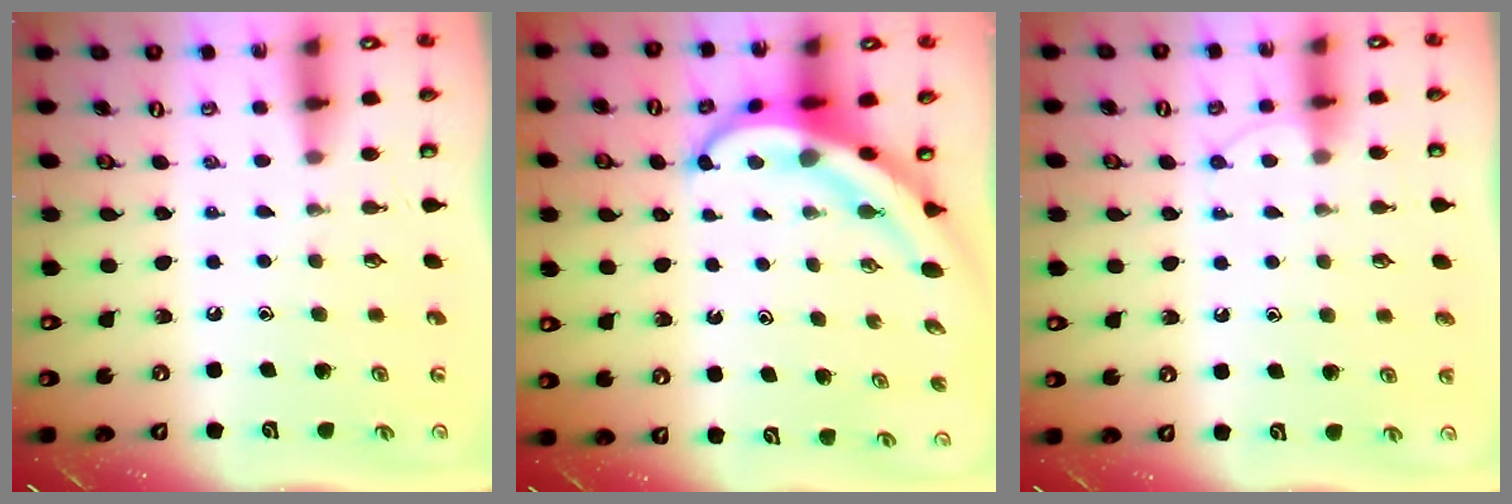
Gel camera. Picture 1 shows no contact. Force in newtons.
{"total": 7.4, "press": 7.2, "slide": 1.7}
{"total": 5.3, "press": 5.3, "slide": 0.5}